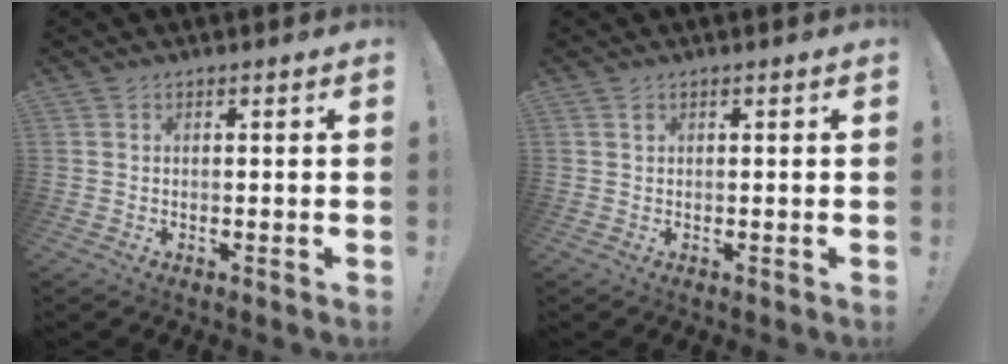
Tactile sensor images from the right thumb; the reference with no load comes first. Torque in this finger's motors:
{"motor_torque": [0.09, 0.13, 0.20, -0.10, -0.07]}